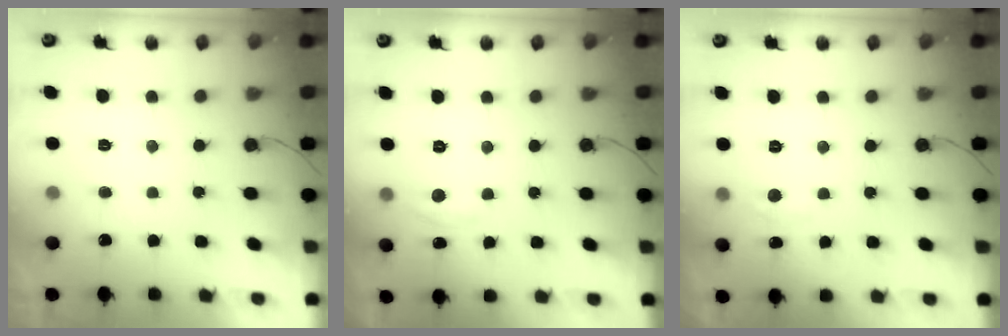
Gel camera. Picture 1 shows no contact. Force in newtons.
{"total": 2.9, "press": 2.9, "slide": 0.3}
{"total": 2.6, "press": 2.6, "slide": 0.3}